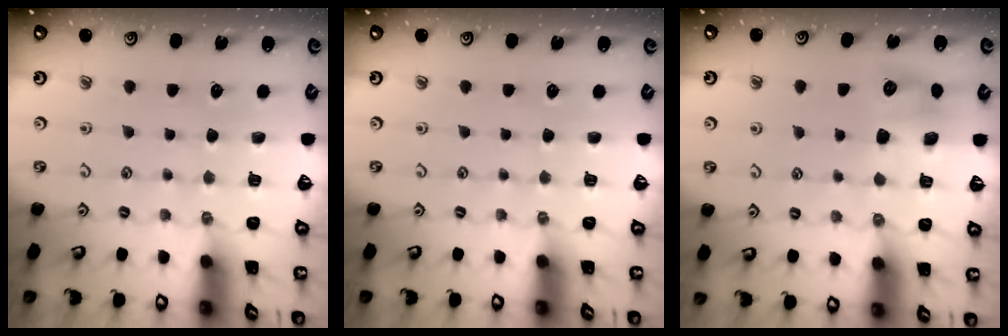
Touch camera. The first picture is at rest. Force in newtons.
{"total": 0.0}
{"total": 7.8, "press": 7.7, "slide": 0.5}